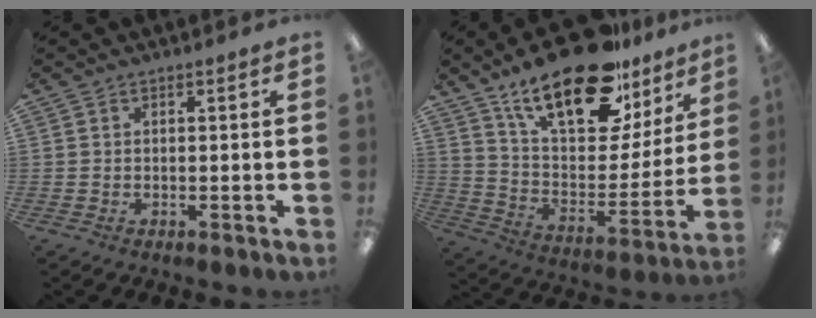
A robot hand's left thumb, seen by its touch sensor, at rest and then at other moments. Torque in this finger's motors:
{"motor_torque": [1.09, 1.18, 1.48, -1.30, 0.18]}